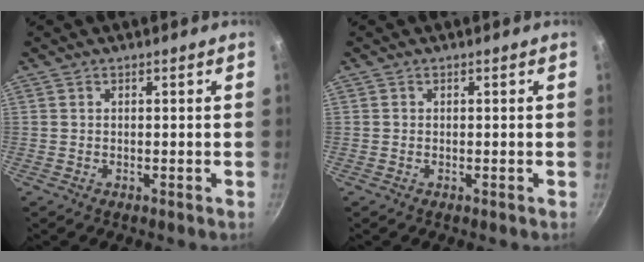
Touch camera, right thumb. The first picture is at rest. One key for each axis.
{"total": 0.0}